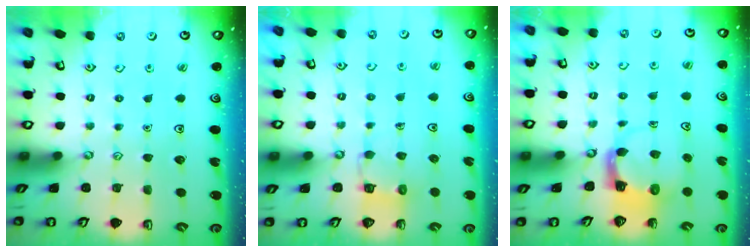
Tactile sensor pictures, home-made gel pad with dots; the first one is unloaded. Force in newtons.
{"total": 6.2, "press": 6.2, "slide": 0.3}
{"total": 3.7, "press": 3.7, "slide": 0.6}